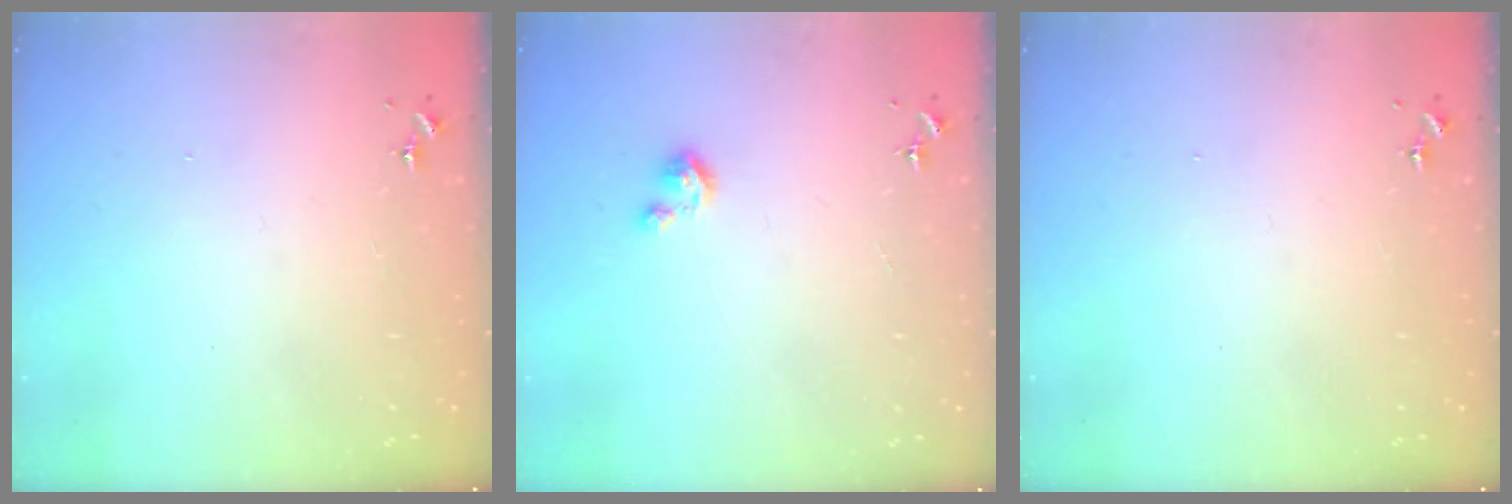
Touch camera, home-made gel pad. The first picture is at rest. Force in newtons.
{"total": 2.5, "press": 2.5, "slide": 0.3}
{"total": 0.0}